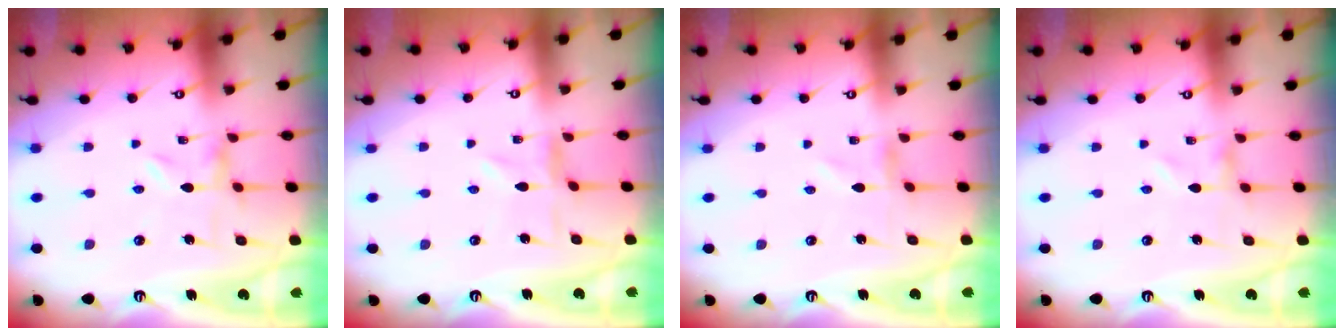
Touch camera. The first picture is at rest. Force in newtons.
{"total": 1.3, "press": 1.2, "slide": 0.3}
{"total": 1.0, "press": 1.0, "slide": 0.1}
{"total": 0.0}